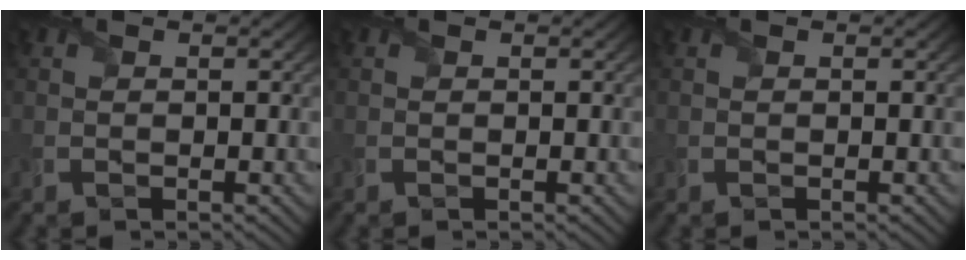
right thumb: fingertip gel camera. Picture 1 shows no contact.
{"total": 0.0}
{"total": 0.0}